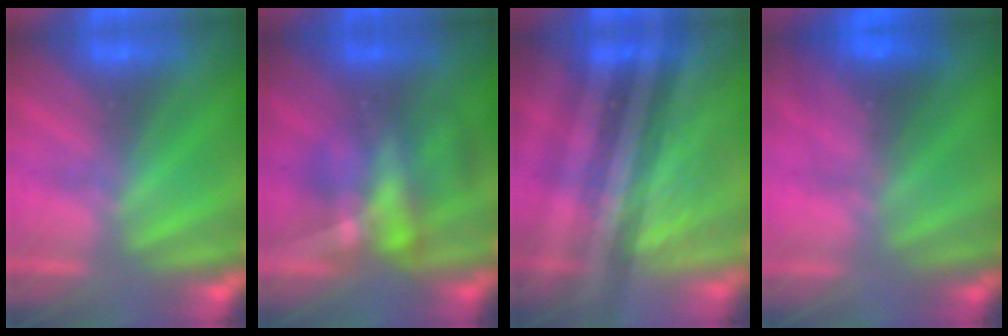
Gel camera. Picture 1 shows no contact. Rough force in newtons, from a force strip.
{"total": 4.6}
{"total": 3.4}
{"total": 2.3}